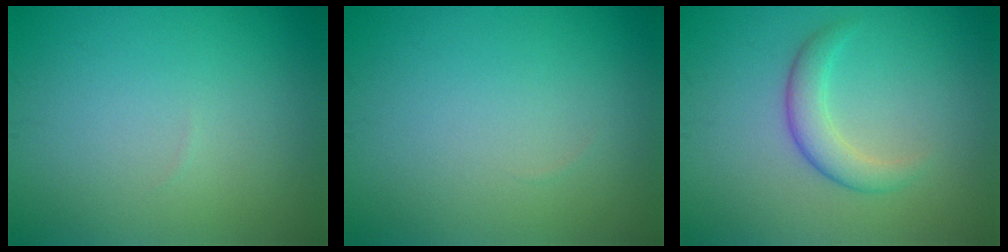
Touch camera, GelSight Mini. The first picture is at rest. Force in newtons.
{"total": 0.0}
{"total": 2.8, "press": 2.8, "slide": 0.1}